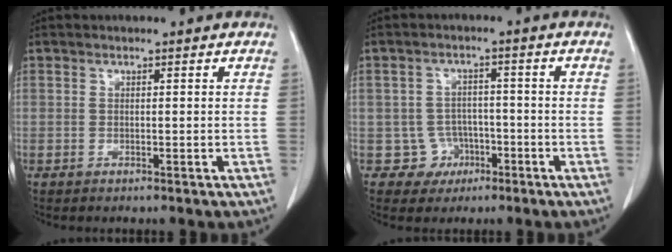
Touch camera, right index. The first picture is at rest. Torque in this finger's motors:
{"motor_torque": [-0.33, 0.04, -0.73, -0.21]}